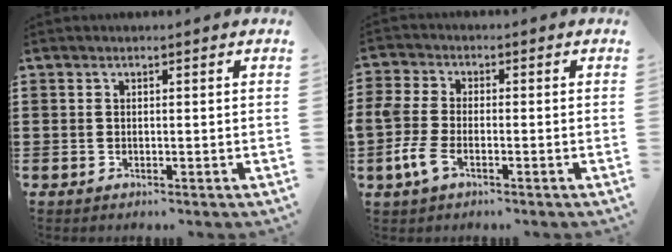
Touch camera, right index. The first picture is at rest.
{"total": 5.4, "force": [-2.3, 2.8, 4.0], "torque": [-0.113, -0.003, -0.054]}